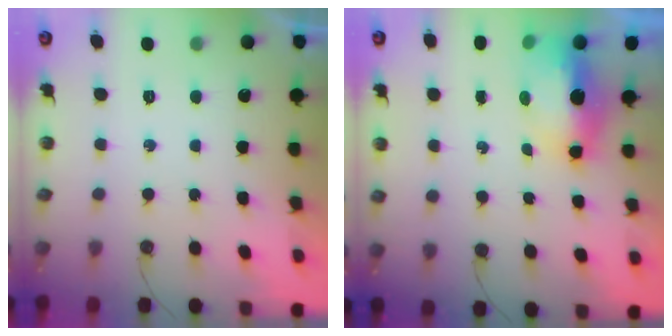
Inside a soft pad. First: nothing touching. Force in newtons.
{"total": 8.0, "press": 7.9, "slide": 1.3}